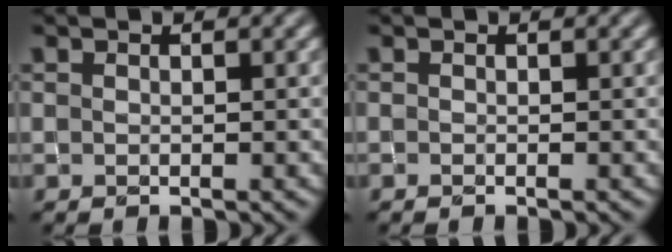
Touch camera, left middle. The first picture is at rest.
{"total": 0.0}